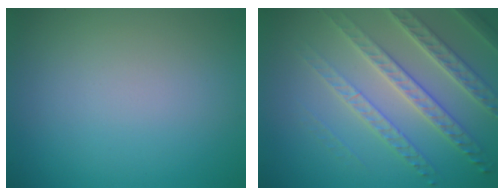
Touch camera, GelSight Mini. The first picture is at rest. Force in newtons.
{"total": 6.1, "press": 4.6, "slide": 4.0}